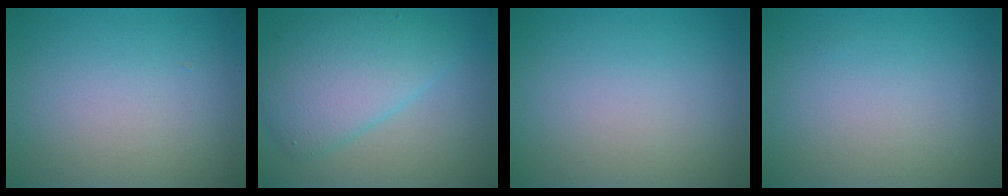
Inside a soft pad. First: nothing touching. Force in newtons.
{"total": 6.2, "press": 6.2, "slide": 0.1}
{"total": 0.0}
{"total": 0.0}